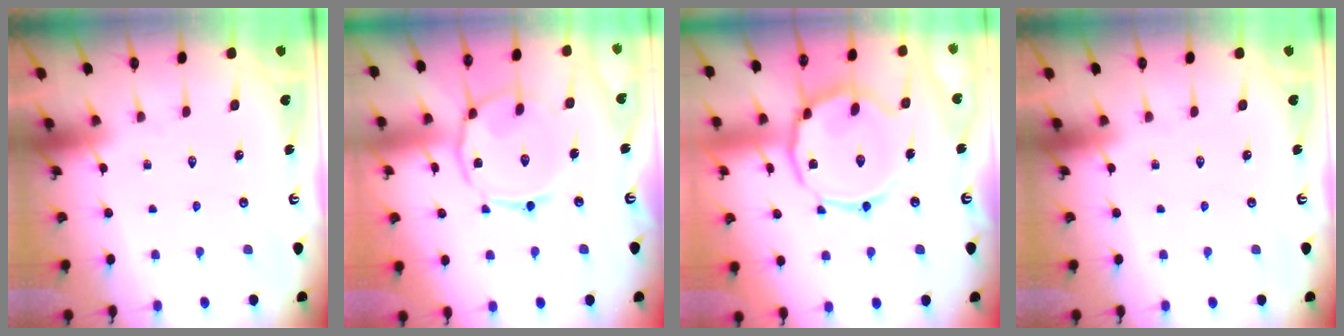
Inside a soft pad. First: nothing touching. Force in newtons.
{"total": 8.1, "press": 8.1, "slide": 0.6}
{"total": 13.9, "press": 13.8, "slide": 1.1}
{"total": 0.0}